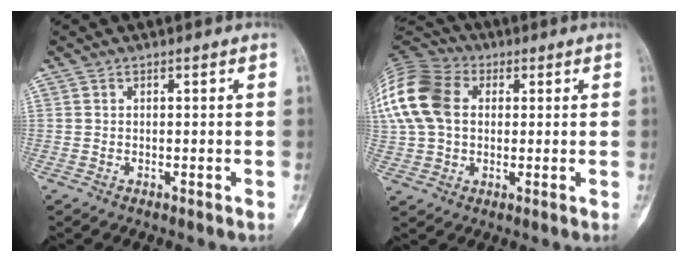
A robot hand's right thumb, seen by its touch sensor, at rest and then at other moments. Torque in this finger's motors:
{"motor_torque": [0.51, 0.64, 0.86, 0.53, 0.57]}